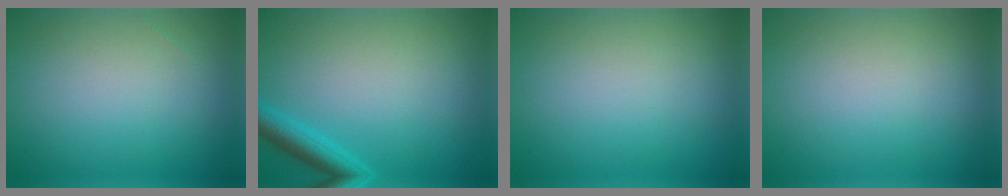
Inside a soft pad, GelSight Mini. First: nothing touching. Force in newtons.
{"total": 2.8, "press": 2.8, "slide": 0.2}
{"total": 0.0}
{"total": 0.0}